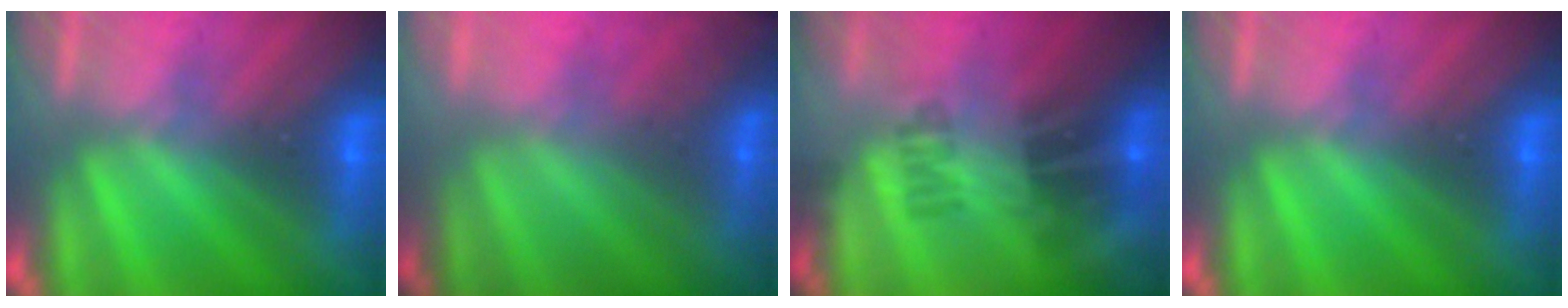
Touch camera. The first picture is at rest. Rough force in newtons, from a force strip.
{"total": 2.0}
{"total": 2.3}
{"total": 0.0}